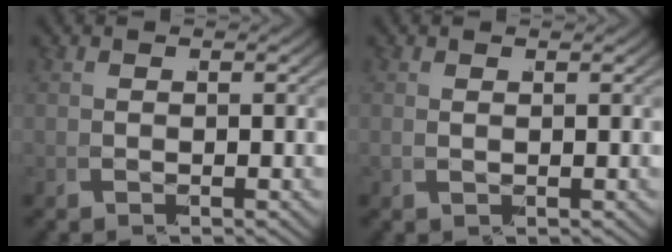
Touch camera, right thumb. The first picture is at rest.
{"total": 1.1, "force": [0.4, 0.9, 0.5], "torque": [-0.020, 0.004, 0.010]}